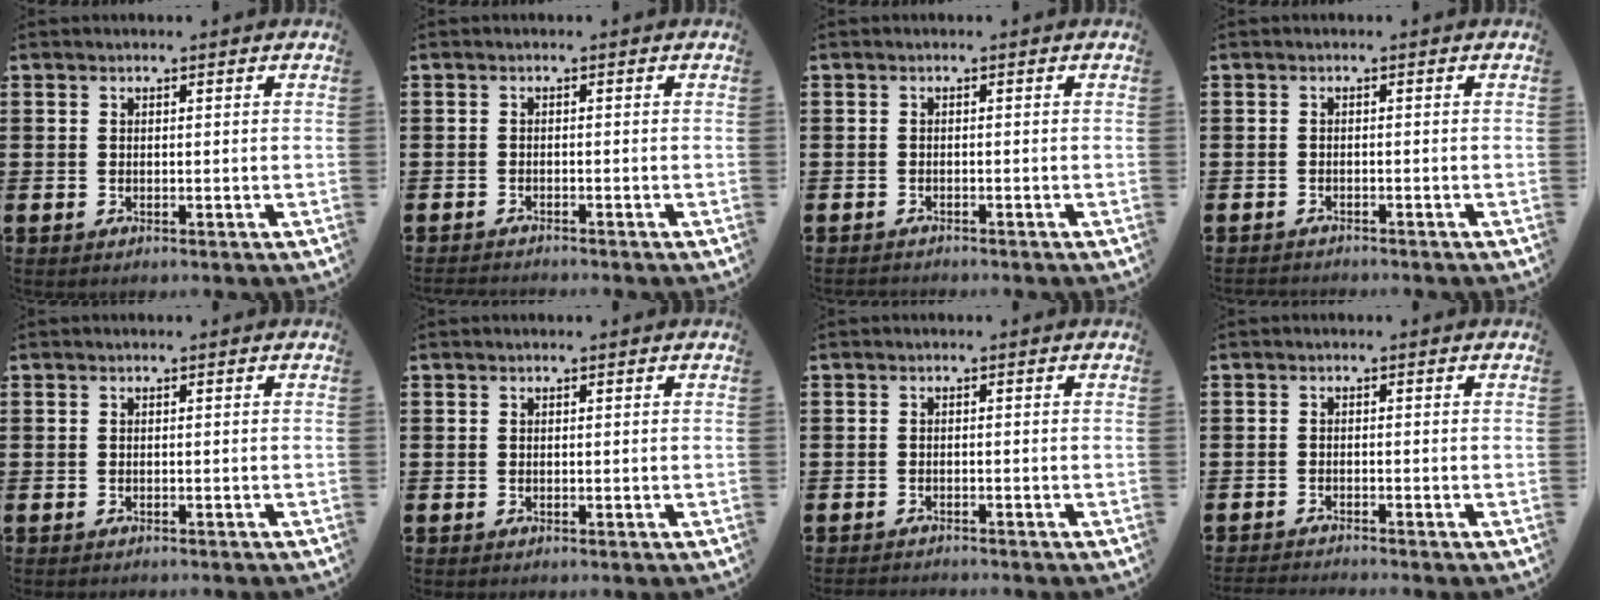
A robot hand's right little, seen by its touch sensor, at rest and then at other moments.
{"total": 0.9, "force": [-0.9, -0.1, 0.0], "torque": [-0.002, -0.001, -0.019]}
{"total": 0.6, "force": [-0.6, 0.0, 0.0], "torque": [0.000, -0.002, -0.013]}
{"total": 0.8, "force": [-0.8, 0.0, 0.0], "torque": [-0.002, -0.001, -0.016]}
{"total": 0.0}
{"total": 0.0}
{"total": 0.9, "force": [-0.9, 0.0, -0.1], "torque": [-0.001, 0.000, -0.019]}
{"total": 1.1, "force": [-1.1, -0.2, 0.1], "torque": [-0.002, 0.000, -0.022]}